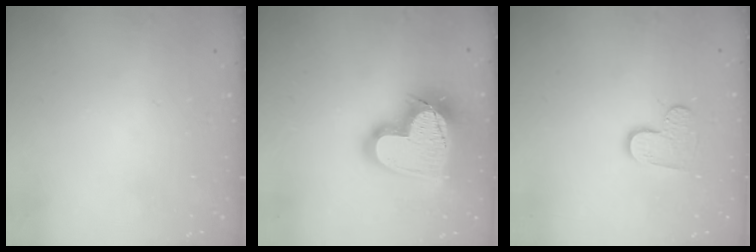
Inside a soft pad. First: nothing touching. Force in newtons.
{"total": 24.7, "press": 24.6, "slide": 2.1}
{"total": 5.9, "press": 5.9, "slide": 0.3}